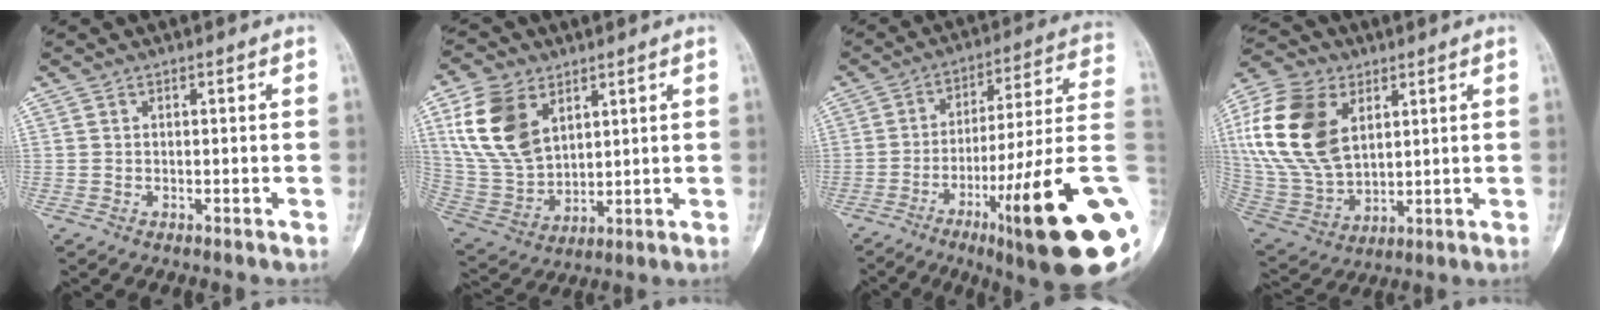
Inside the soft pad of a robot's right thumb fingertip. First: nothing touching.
{"total": 14.8, "force": [6.3, 9.5, 9.4], "torque": [-0.172, -0.022, 0.137]}
{"total": 25.6, "force": [-8.5, 2.6, 24.0], "torque": [-0.305, 0.030, -0.126]}
{"total": 20.0, "force": [5.9, 12.8, 14.2], "torque": [-0.279, -0.014, 0.114]}